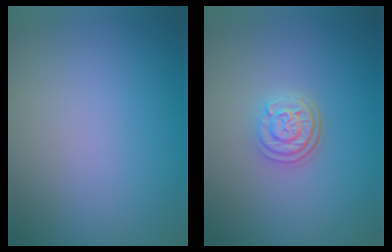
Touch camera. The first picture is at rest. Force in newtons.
{"total": 3.1, "press": 2.5, "slide": 1.8}